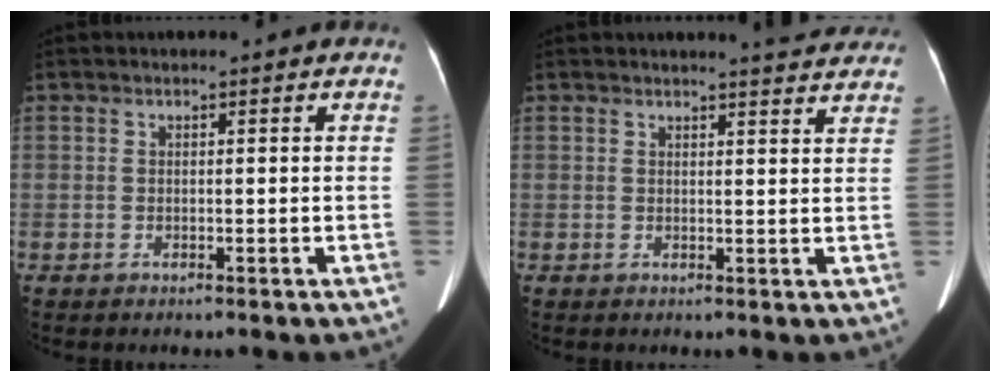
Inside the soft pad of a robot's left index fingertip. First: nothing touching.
{"total": 5.7, "force": [5.4, 0.4, 1.8], "torque": [-0.024, -0.004, 0.048]}